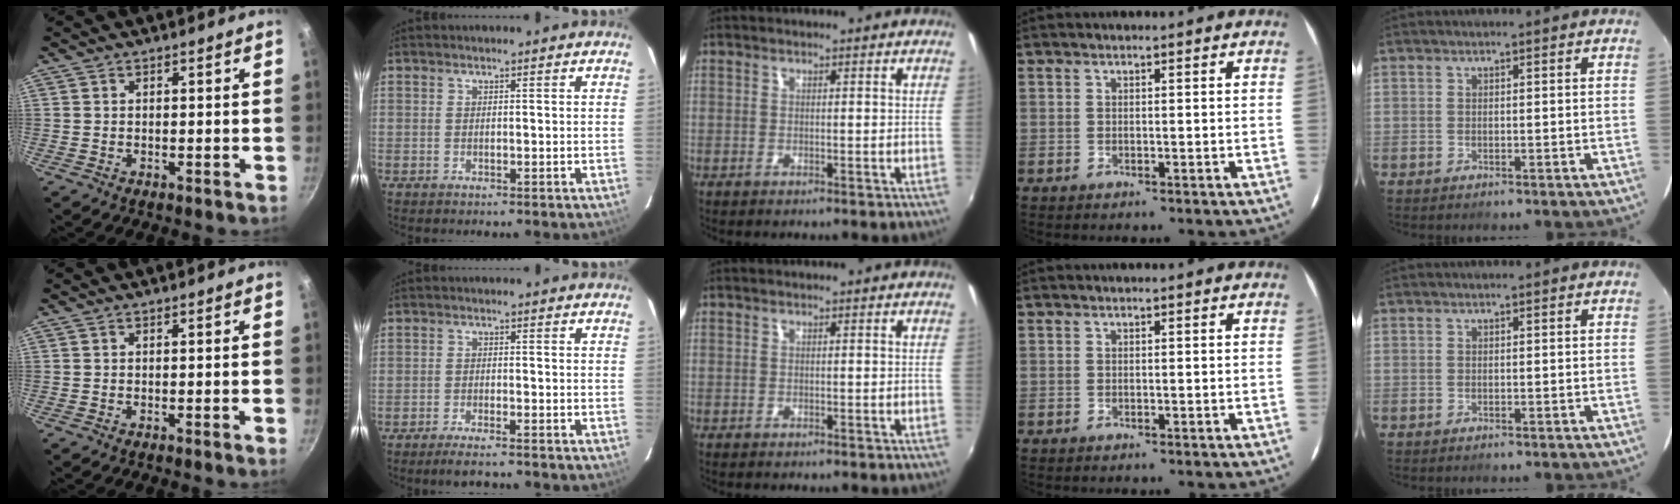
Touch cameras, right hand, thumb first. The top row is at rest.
{"thumb": {"total": 0.9, "force": [-0.2, -0.1, 0.9], "torque": [-0.013, -0.001, -0.006]}, "index": {"total": 4.3, "force": [-3.8, 0.4, 2.0], "torque": [-0.051, -0.010, -0.069]}}